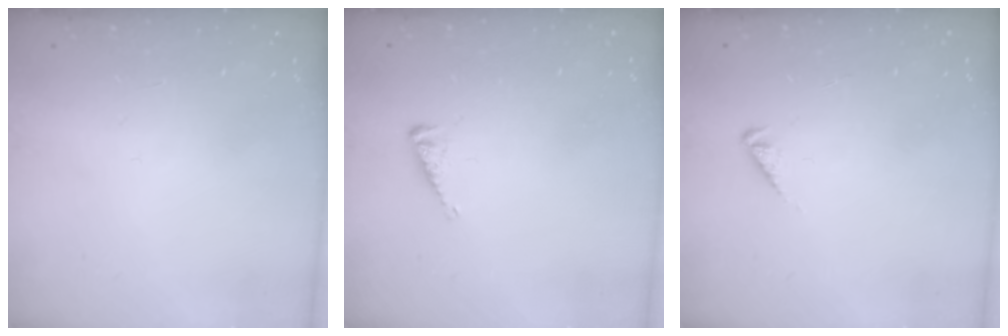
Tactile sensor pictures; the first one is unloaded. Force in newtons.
{"total": 4.0, "press": 3.9, "slide": 0.4}
{"total": 2.5, "press": 2.4, "slide": 0.6}